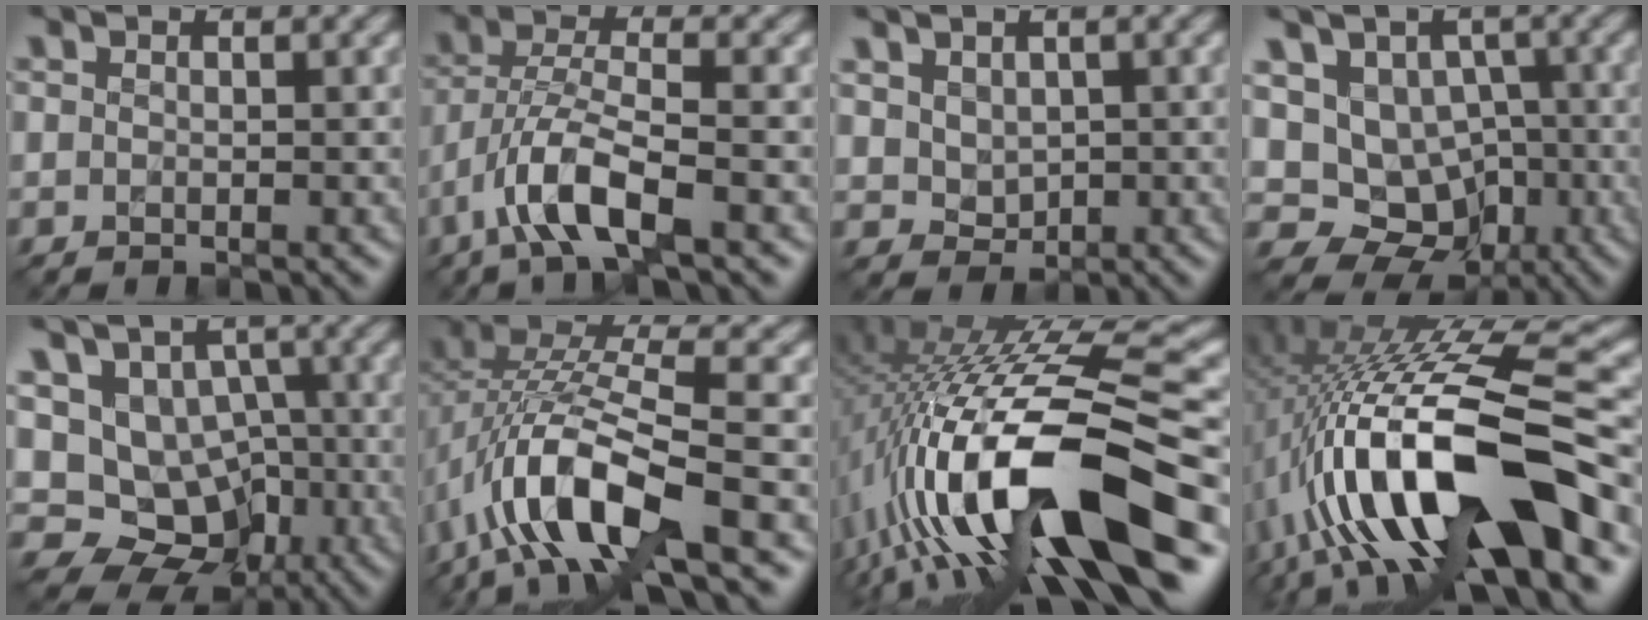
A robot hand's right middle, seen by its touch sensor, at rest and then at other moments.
{"total": 6.1, "force": [-3.2, 1.7, 4.9], "torque": [-0.102, 0.001, -0.069]}
{"total": 2.4, "force": [0.7, 1.9, 1.3], "torque": [-0.027, -0.003, 0.018]}
{"total": 10.0, "force": [-1.5, 8.8, 4.4], "torque": [-0.070, 0.011, -0.039]}
{"total": 10.9, "force": [-2.1, 9.4, 5.2], "torque": [-0.074, 0.008, -0.047]}
{"total": 10.7, "force": [-3.8, 3.8, 9.2], "torque": [-0.189, 0.015, -0.081]}
{"total": 17.6, "force": [-3.0, 5.9, 16.3], "torque": [-0.294, 0.007, -0.057]}
{"total": 16.4, "force": [-4.0, 5.6, 14.9], "torque": [-0.259, 0.020, -0.068]}